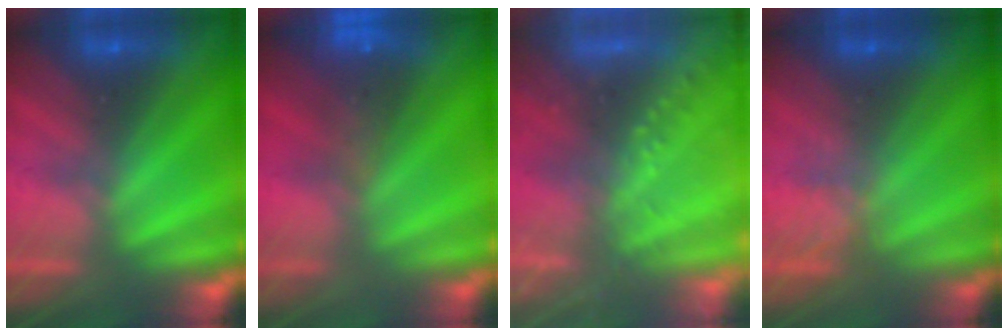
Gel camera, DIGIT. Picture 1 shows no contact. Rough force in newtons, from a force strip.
{"total": 6.9}
{"total": 11.8}
{"total": 1.8}